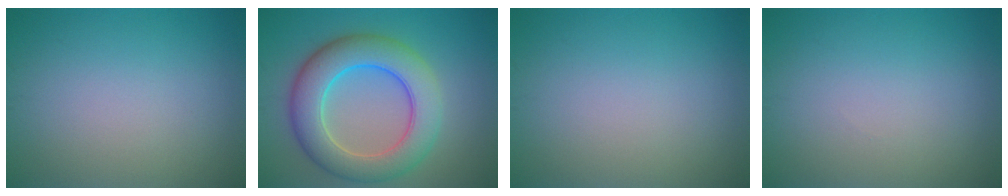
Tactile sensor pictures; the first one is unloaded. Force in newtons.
{"total": 8.5, "press": 8.5, "slide": 0.1}
{"total": 0.0}
{"total": 0.0}